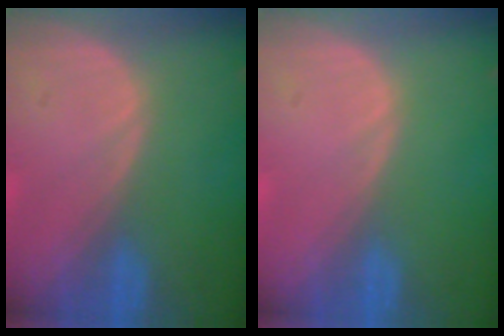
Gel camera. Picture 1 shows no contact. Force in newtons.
{"total": 0.0}